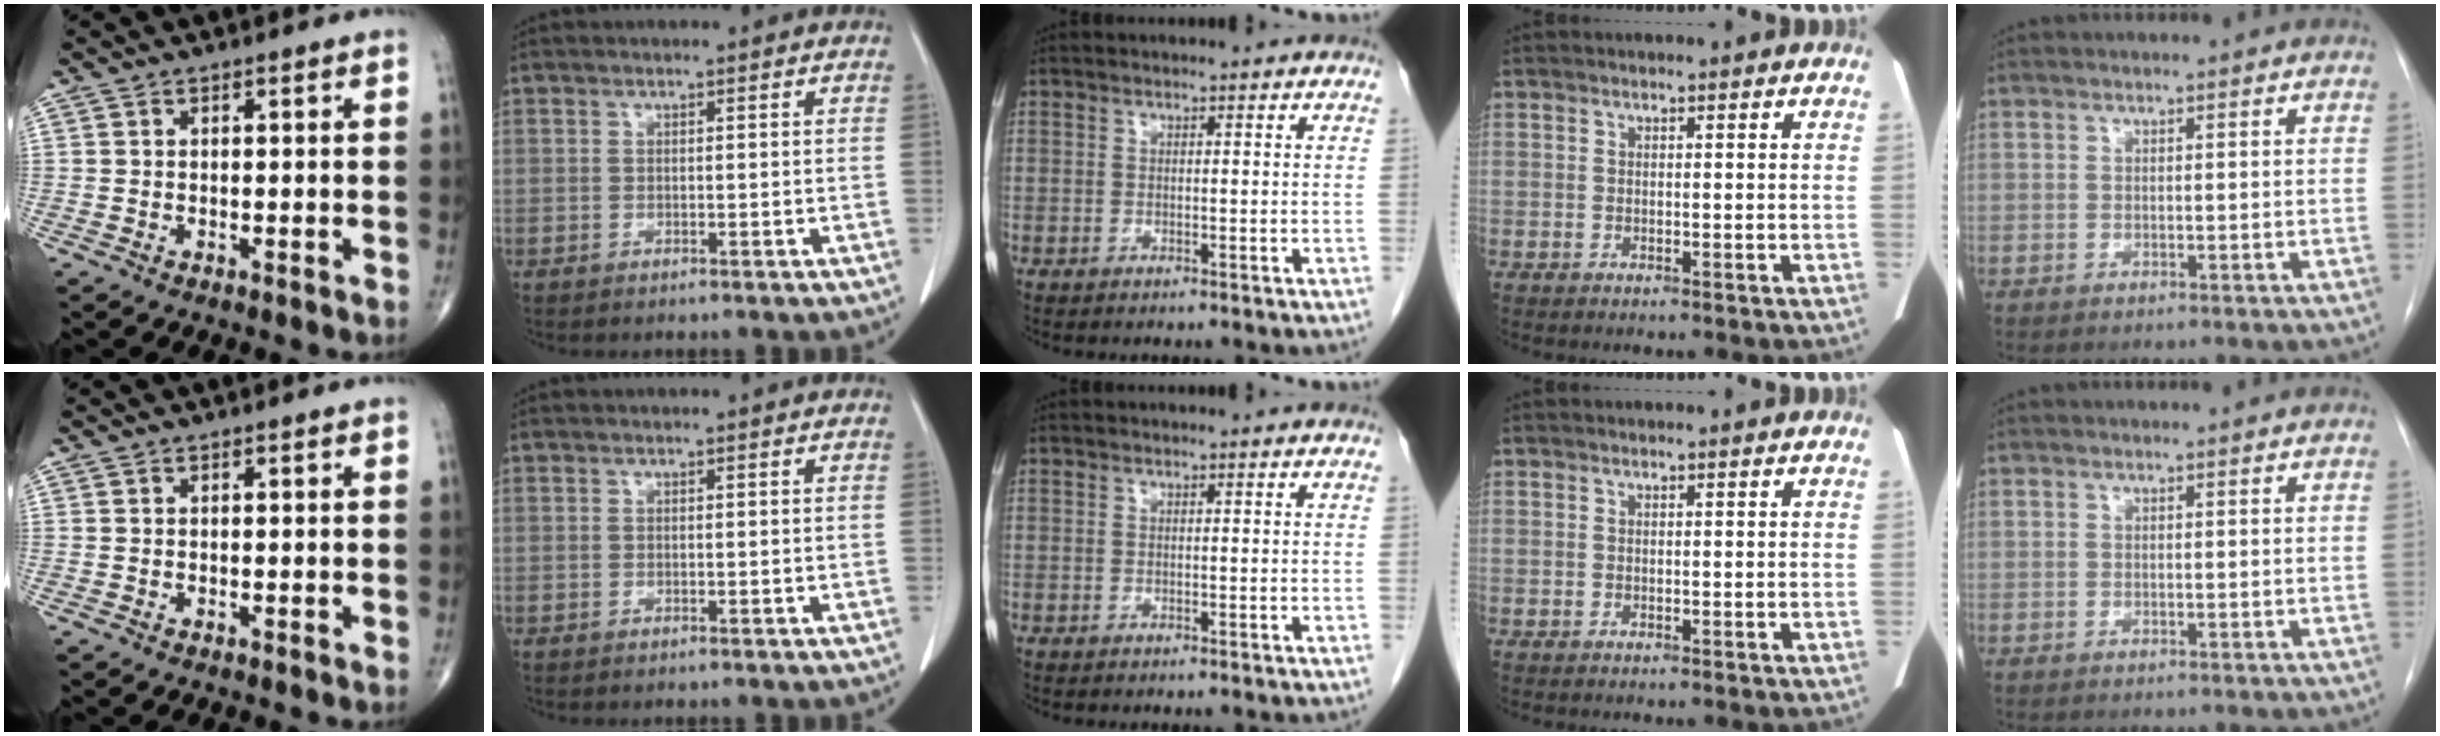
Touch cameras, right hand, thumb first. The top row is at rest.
{}